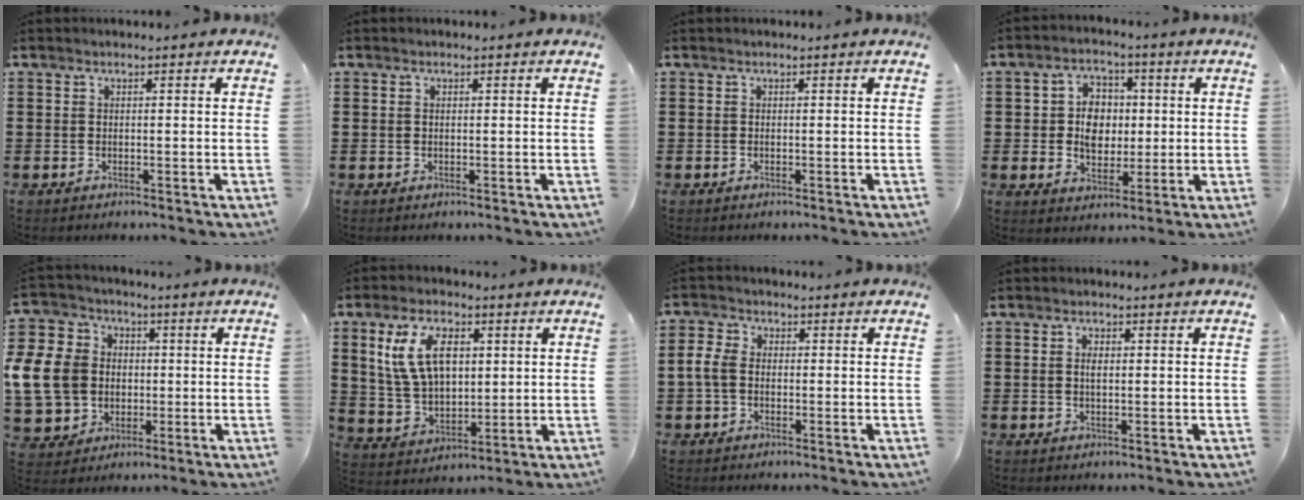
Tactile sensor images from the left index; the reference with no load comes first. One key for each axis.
{"total": 0.5, "fx": 0.1, "fy": 0.3, "fz": 0.4, "tx": -0.010, "ty": 0.000, "tz": 0.003}
{"total": 0.0}
{"total": 6.4, "fx": 0.5, "fy": 5.2, "fz": 3.6, "tx": -0.070, "ty": 0.011, "tz": 0.003}
{"total": 11.4, "fx": -0.2, "fy": 10.1, "fz": 5.4, "tx": -0.175, "ty": 0.016, "tz": -0.003}
{"total": 9.9, "fx": 3.7, "fy": 5.8, "fz": 7.1, "tx": -0.159, "ty": 0.011, "tz": 0.065}
{"total": 3.0, "fx": -0.7, "fy": 2.2, "fz": 2.0, "tx": -0.053, "ty": 0.002, "tz": -0.017}
{"total": 1.6, "fx": 0.3, "fy": 0.8, "fz": 1.3, "tx": -0.029, "ty": 0.005, "tz": 0.005}